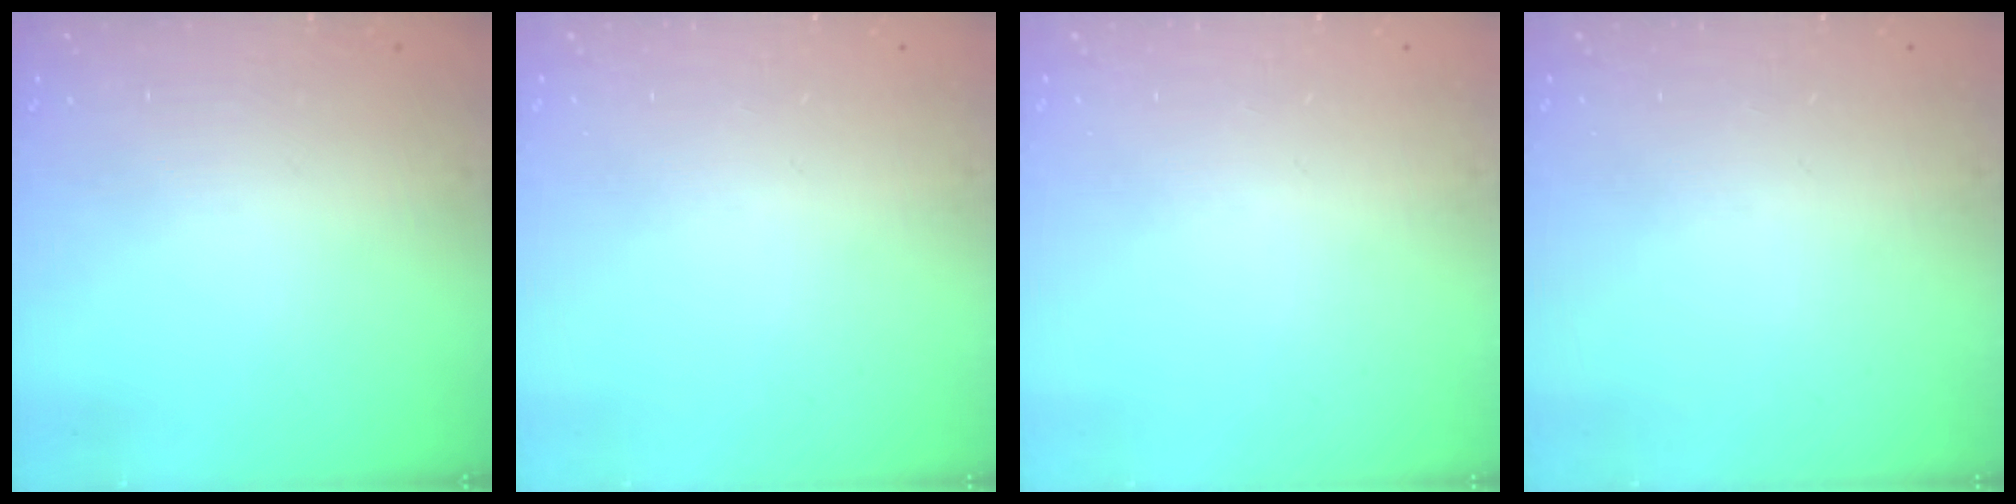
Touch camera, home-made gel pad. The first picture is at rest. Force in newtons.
{"total": 0.0}
{"total": 0.0}
{"total": 0.0}